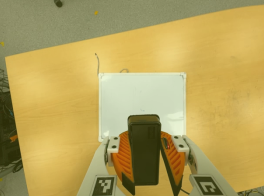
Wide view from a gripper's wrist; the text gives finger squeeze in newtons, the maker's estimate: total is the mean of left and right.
{"total": 9.4, "left": 9.1, "right": 9.6}